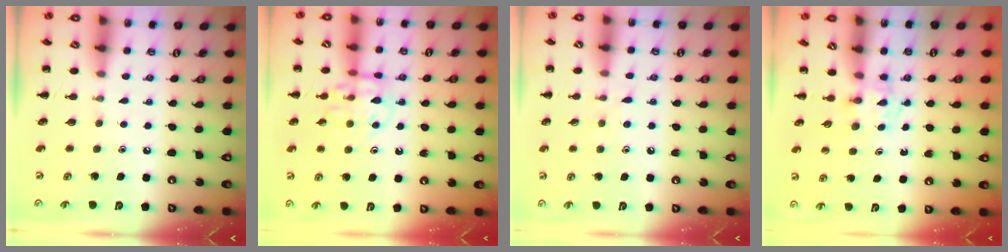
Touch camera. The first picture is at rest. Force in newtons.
{"total": 11.2, "press": 11.1, "slide": 1.2}
{"total": 5.6, "press": 5.2, "slide": 2.0}
{"total": 2.7, "press": 2.5, "slide": 1.0}